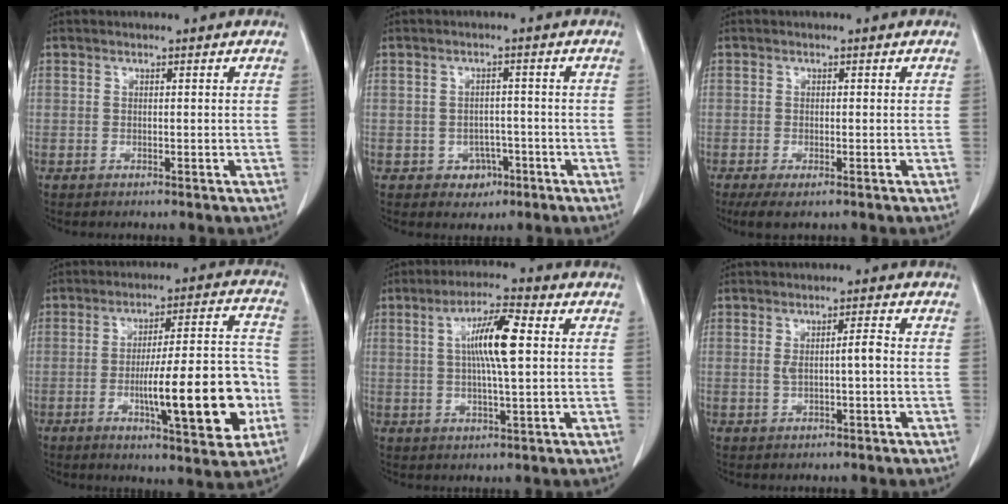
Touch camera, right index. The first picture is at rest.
{"total": 3.3, "force": [-1.5, 2.8, 1.0], "torque": [-0.005, 0.010, -0.010]}
{"total": 3.1, "force": [-1.9, 0.9, 2.3], "torque": [-0.044, -0.008, -0.028]}
{"total": 17.2, "force": [-4.5, 2.9, 16.4], "torque": [-0.244, 0.013, -0.059]}
{"total": 8.8, "force": [1.6, 0.9, 8.6], "torque": [-0.159, 0.008, 0.025]}
{"total": 3.3, "force": [-0.1, 0.5, 3.3], "torque": [-0.061, 0.008, 0.003]}